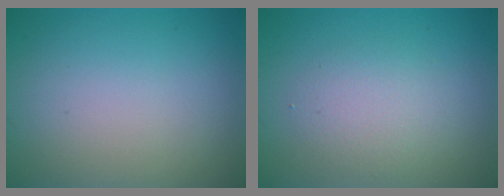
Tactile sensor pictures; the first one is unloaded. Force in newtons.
{"total": 2.6, "press": 2.6, "slide": 0.2}